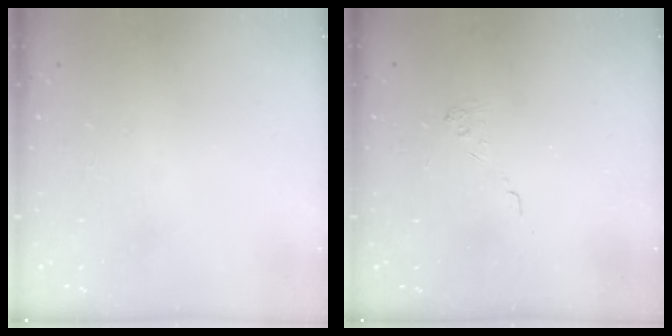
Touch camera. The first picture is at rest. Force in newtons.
{"total": 2.1, "press": 1.5, "slide": 1.4}